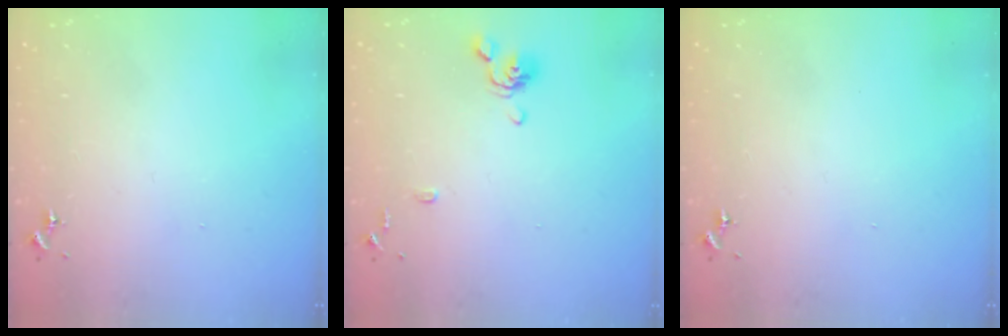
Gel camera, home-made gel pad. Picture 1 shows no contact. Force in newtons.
{"total": 9.1, "press": 9.0, "slide": 1.4}
{"total": 0.0}